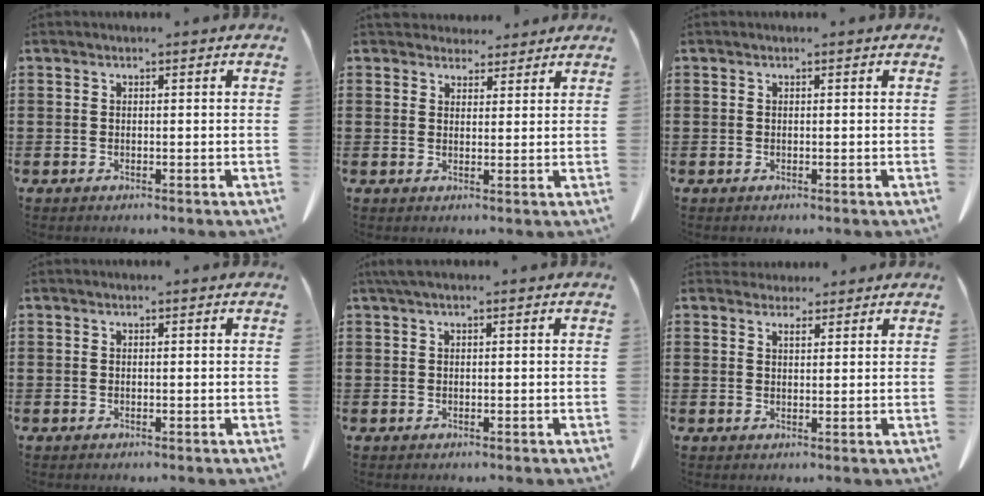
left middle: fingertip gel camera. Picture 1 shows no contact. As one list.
[{"total": 3.4, "force": [3.2, 1.3, 0.2], "torque": [-0.005, -0.007, 0.060]}, {"total": 0.0}, {"total": 0.0}, {"total": 1.0, "force": [0.5, 0.1, 0.9], "torque": [-0.020, 0.000, 0.010]}, {"total": 2.1, "force": [1.9, 0.8, 0.4], "torque": [-0.003, -0.003, 0.036]}]